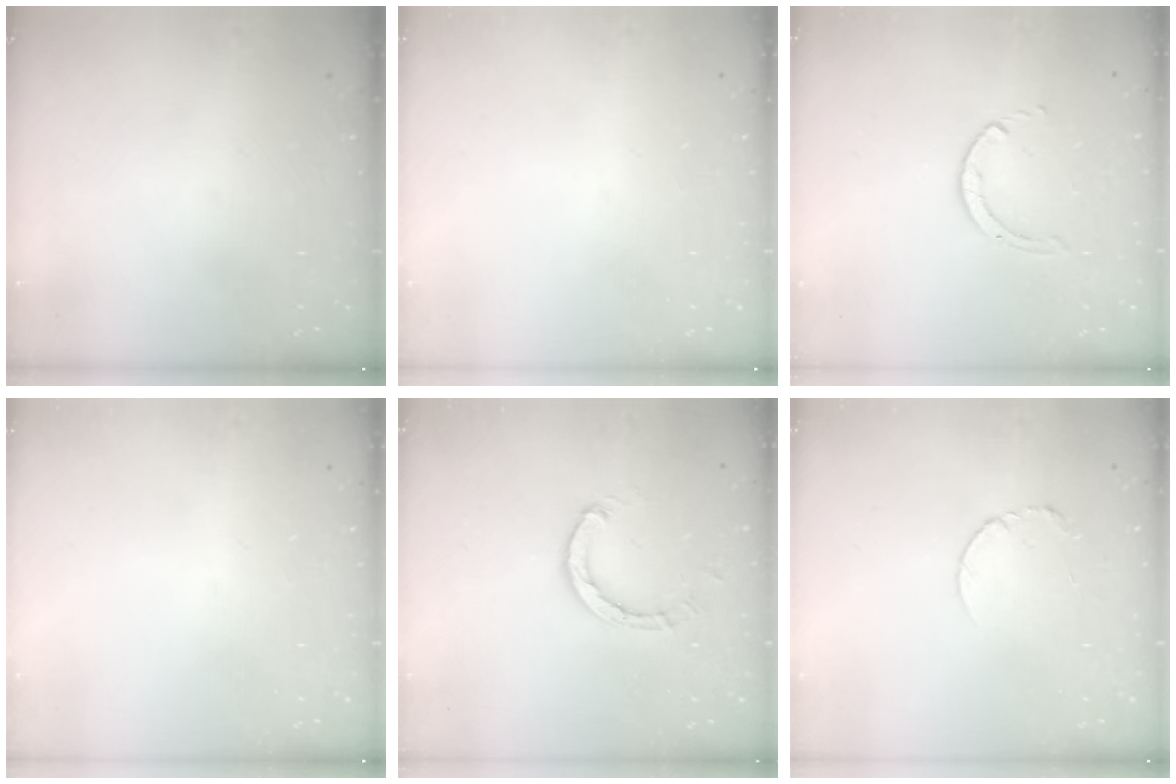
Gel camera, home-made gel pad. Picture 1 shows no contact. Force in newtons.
{"total": 0.0}
{"total": 1.4, "press": 1.4, "slide": 0.1}
{"total": 0.0}
{"total": 3.0, "press": 3.0, "slide": 0.3}
{"total": 3.9, "press": 3.9, "slide": 0.3}